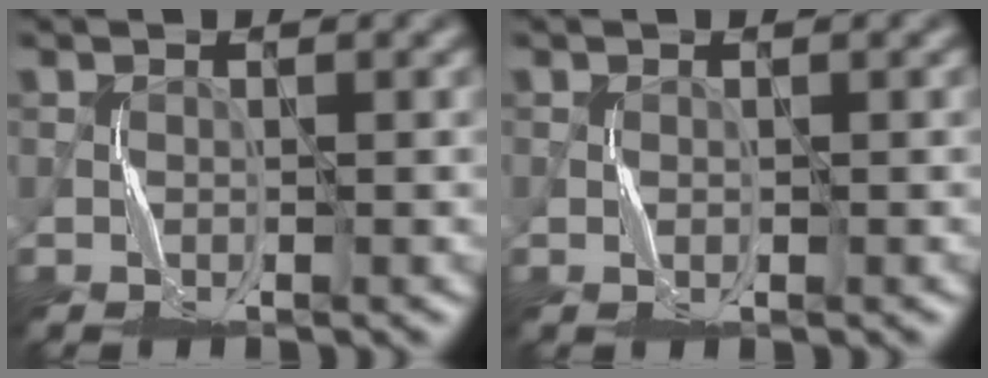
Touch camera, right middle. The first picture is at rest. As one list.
[{"total": 0.0}]